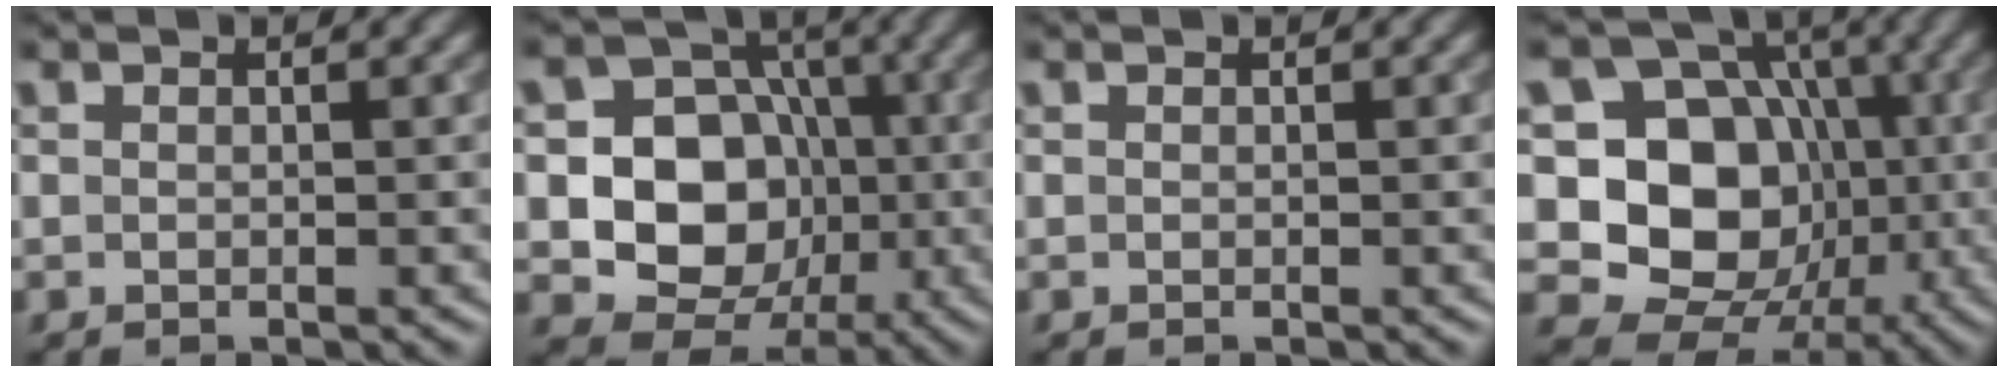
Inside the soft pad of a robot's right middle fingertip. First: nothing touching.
{"total": 9.6, "force": [-1.3, 8.1, 4.9], "torque": [-0.064, -0.004, -0.043]}
{"total": 0.0}
{"total": 13.0, "force": [-1.2, 10.8, 7.1], "torque": [-0.114, -0.007, -0.043]}